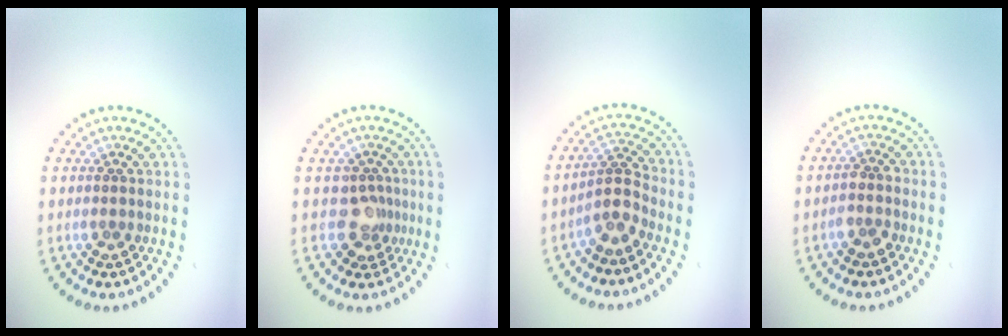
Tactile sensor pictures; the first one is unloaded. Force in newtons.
{"total": 2.1, "press": 1.6, "slide": 1.4}
{"total": 2.8, "press": 2.0, "slide": 2.0}
{"total": 1.5, "press": 1.4, "slide": 0.5}